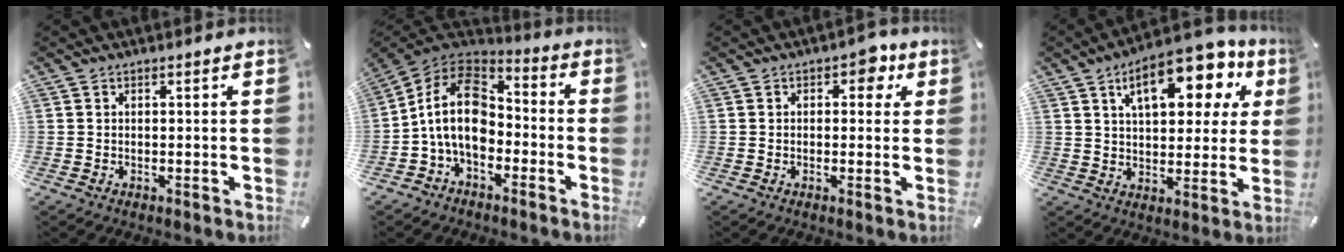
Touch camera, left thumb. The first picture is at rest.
{"total": 14.9, "force": [-3.5, 10.3, 10.3], "torque": [-0.224, 0.028, -0.067]}
{"total": 4.4, "force": [1.4, 2.8, 3.1], "torque": [-0.028, -0.003, 0.013]}
{"total": 17.1, "force": [8.2, 8.6, 12.3], "torque": [-0.176, -0.027, 0.130]}